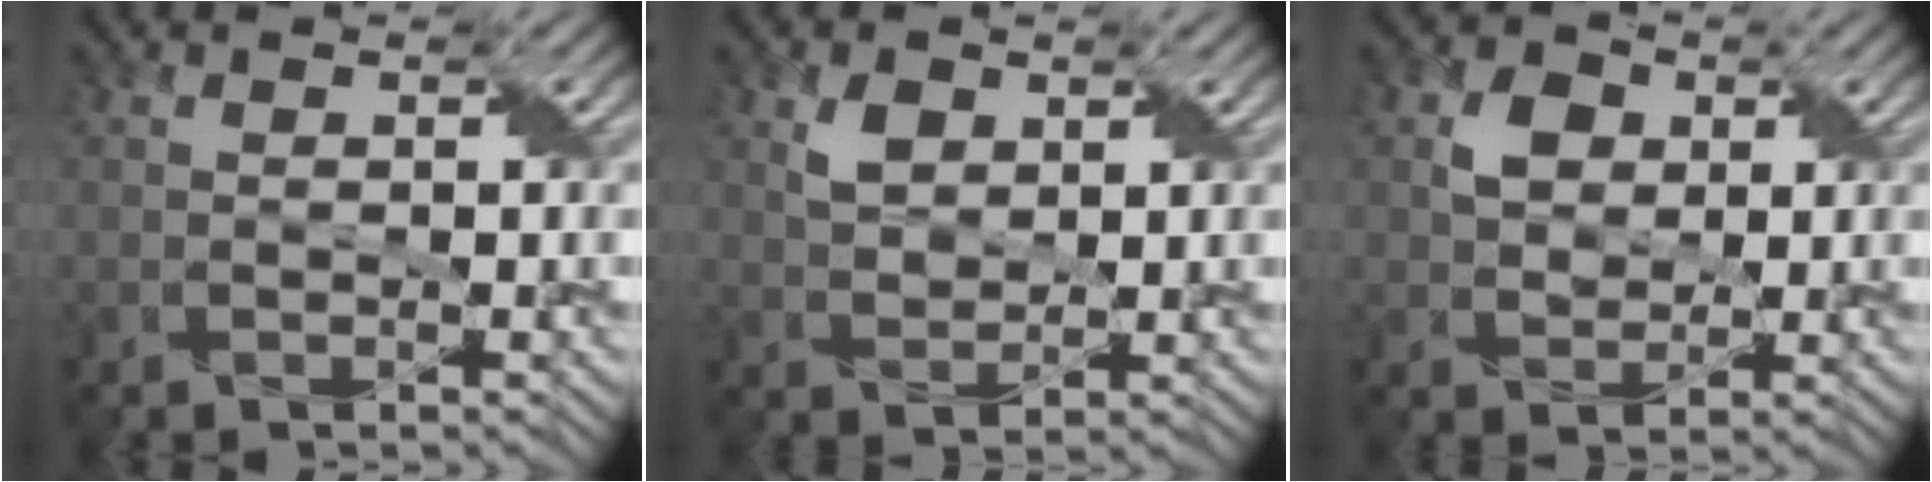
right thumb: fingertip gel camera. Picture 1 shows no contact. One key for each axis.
{"total": 3.3, "fx": 1.5, "fy": 2.2, "fz": 1.8, "tx": -0.043, "ty": 0.000, "tz": 0.031}
{"total": 3.9, "fx": 1.0, "fy": 3.1, "fz": 2.0, "tx": -0.047, "ty": 0.006, "tz": 0.015}